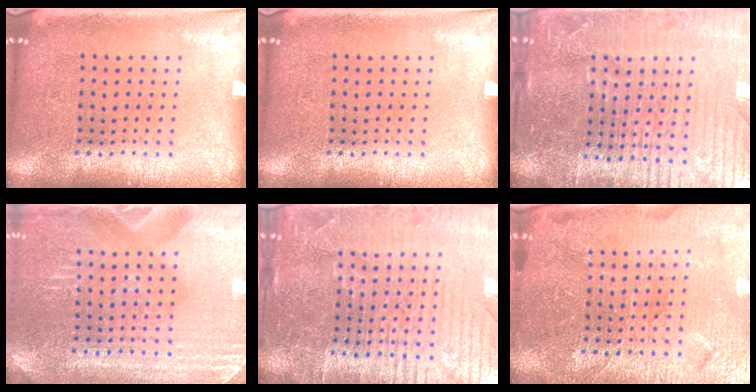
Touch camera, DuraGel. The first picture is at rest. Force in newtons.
{"total": 0.0}
{"total": 5.5, "press": 5.0, "slide": 2.3}
{"total": 3.2, "press": 3.1, "slide": 0.4}
{"total": 5.2, "press": 4.8, "slide": 2.2}
{"total": 4.3, "press": 4.1, "slide": 1.2}